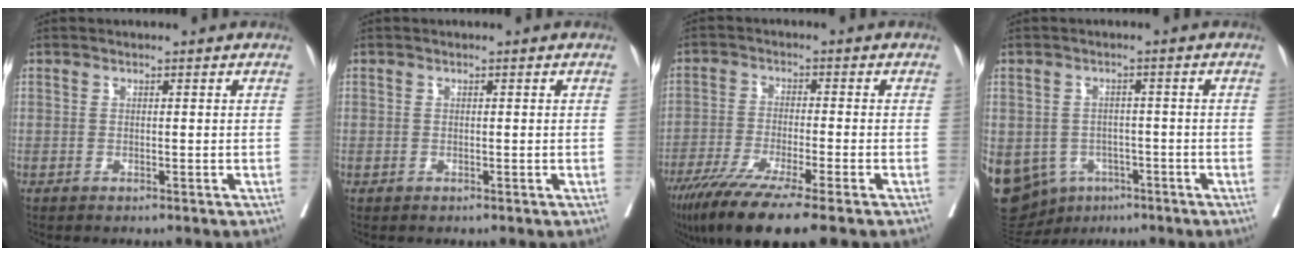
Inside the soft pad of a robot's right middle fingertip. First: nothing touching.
{"total": 0.0}
{"total": 12.1, "force": [-8.5, 0.1, 8.6], "torque": [-0.140, -0.033, -0.140]}
{"total": 22.6, "force": [-9.7, 18.0, 9.6], "torque": [-0.316, -0.007, -0.131]}